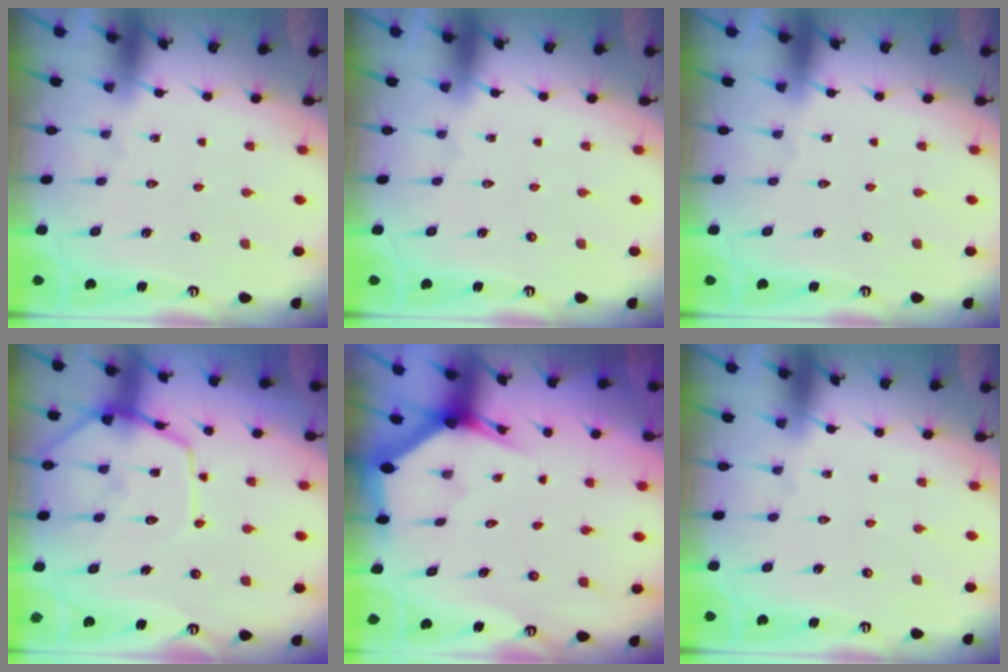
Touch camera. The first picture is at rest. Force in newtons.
{"total": 0.0}
{"total": 0.0}
{"total": 13.7, "press": 13.7, "slide": 1.2}
{"total": 3.8, "press": 3.7, "slide": 0.3}
{"total": 0.0}